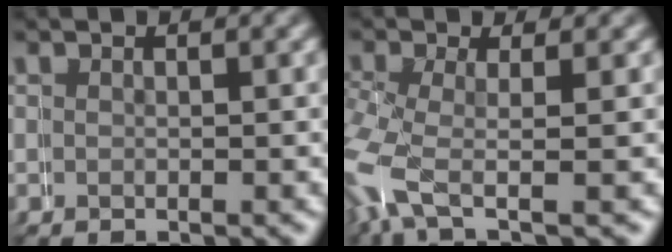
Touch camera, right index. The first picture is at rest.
{"total": 4.8, "force": [-1.8, 2.6, 3.6], "torque": [-0.104, -0.024, -0.018]}